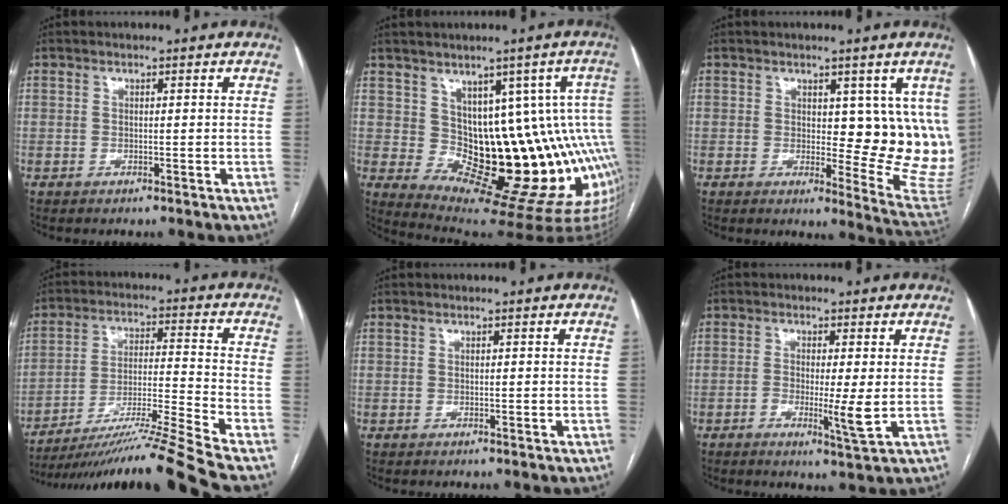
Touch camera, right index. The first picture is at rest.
{"total": 16.6, "force": [0.3, 7.0, 15.0], "torque": [-0.140, 0.023, 0.027]}
{"total": 11.0, "force": [2.7, 4.5, 9.6], "torque": [-0.105, -0.017, 0.038]}
{"total": 16.8, "force": [-14.2, -3.6, 8.2], "torque": [-0.141, -0.009, -0.244]}
{"total": 0.0}
{"total": 4.4, "force": [-0.7, 0.2, 4.4], "torque": [-0.075, -0.008, -0.008]}